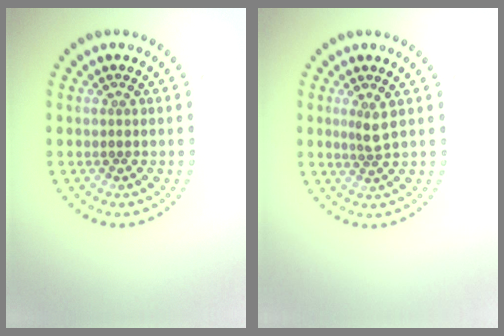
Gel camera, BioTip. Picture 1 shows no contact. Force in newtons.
{"total": 1.4, "press": 1.0, "slide": 1.0}